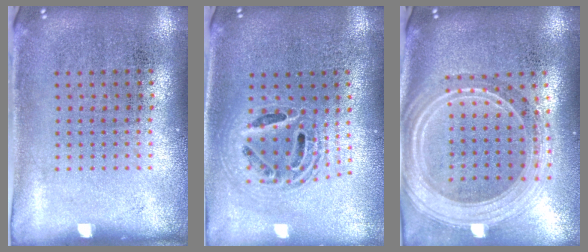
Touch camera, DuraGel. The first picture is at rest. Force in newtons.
{"total": 1.9, "press": 1.5, "slide": 1.1}
{"total": 2.7, "press": 2.3, "slide": 1.4}